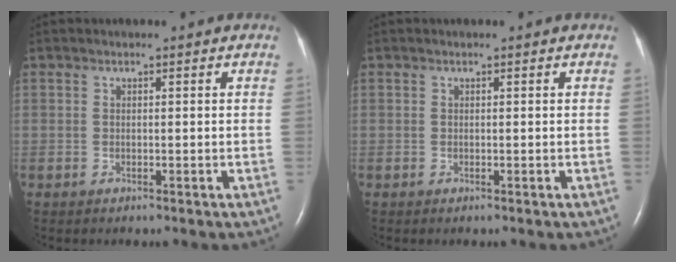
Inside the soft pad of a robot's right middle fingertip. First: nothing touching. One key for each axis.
{"total": 0.0}